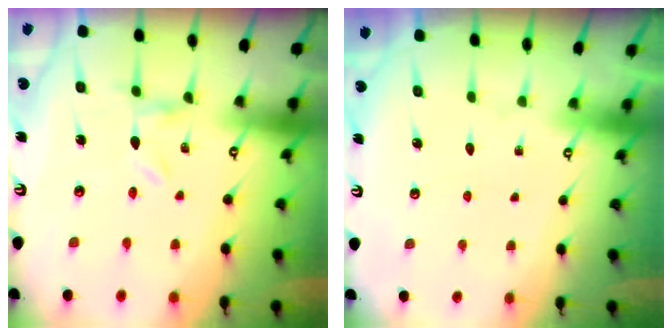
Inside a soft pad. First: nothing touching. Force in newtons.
{"total": 1.6, "press": 1.6, "slide": 0.1}